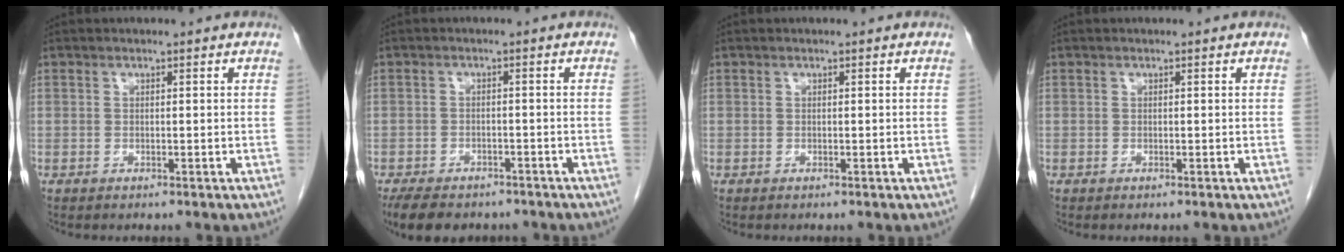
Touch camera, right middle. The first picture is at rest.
{"total": 9.2, "force": [-7.2, 4.1, 3.9], "torque": [-0.067, -0.006, -0.100]}
{"total": 0.0}
{"total": 0.0}